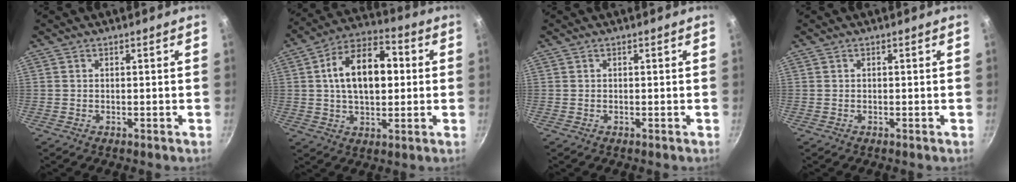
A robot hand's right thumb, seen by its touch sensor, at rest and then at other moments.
{"total": 15.5, "force": [1.9, 9.3, 12.3], "torque": [-0.168, 0.023, 0.020]}
{"total": 0.0}
{"total": 0.0}